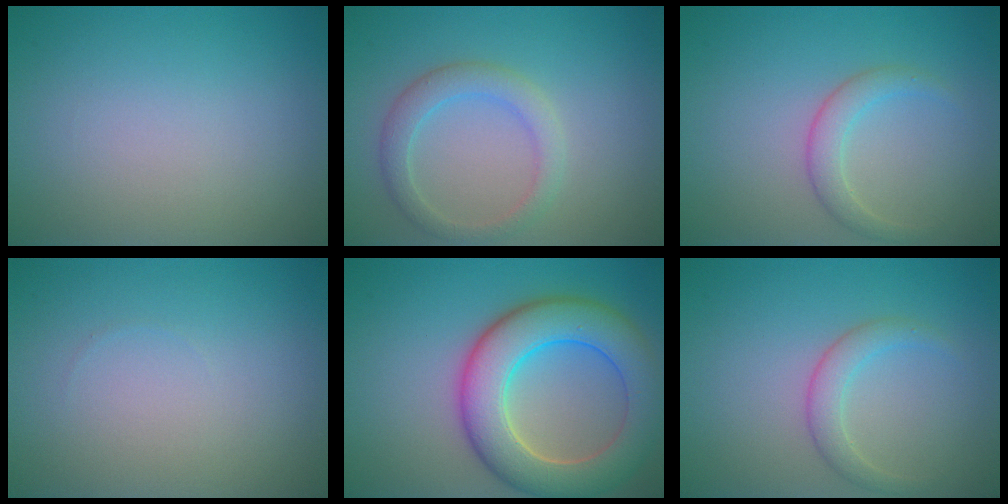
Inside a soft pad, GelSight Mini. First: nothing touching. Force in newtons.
{"total": 2.8, "press": 2.8, "slide": 0.3}
{"total": 2.2, "press": 2.1, "slide": 0.1}
{"total": 0.0}
{"total": 8.8, "press": 8.8, "slide": 0.6}
{"total": 2.2, "press": 2.1, "slide": 0.1}